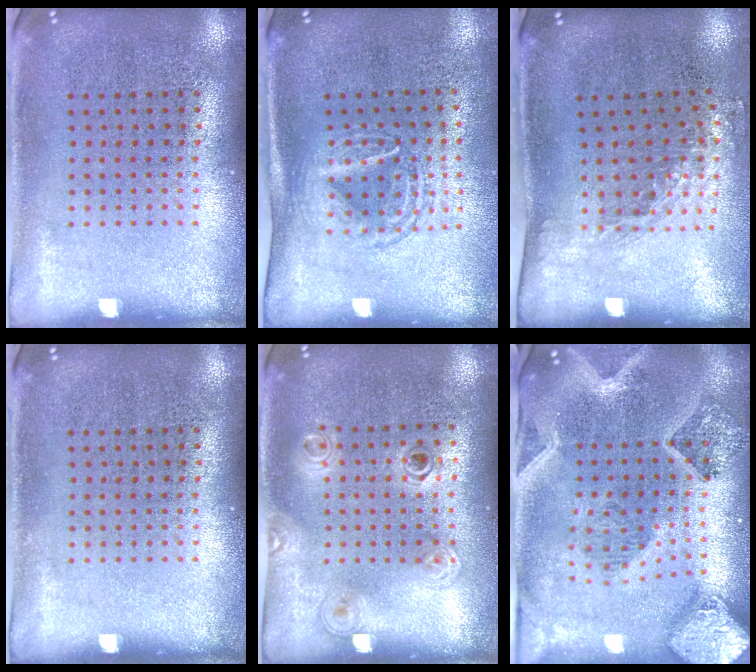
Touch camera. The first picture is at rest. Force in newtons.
{"total": 1.6, "press": 1.3, "slide": 0.9}
{"total": 1.5, "press": 1.1, "slide": 1.0}
{"total": 0.0}
{"total": 1.2, "press": 1.1, "slide": 0.5}
{"total": 2.8, "press": 2.5, "slide": 1.3}